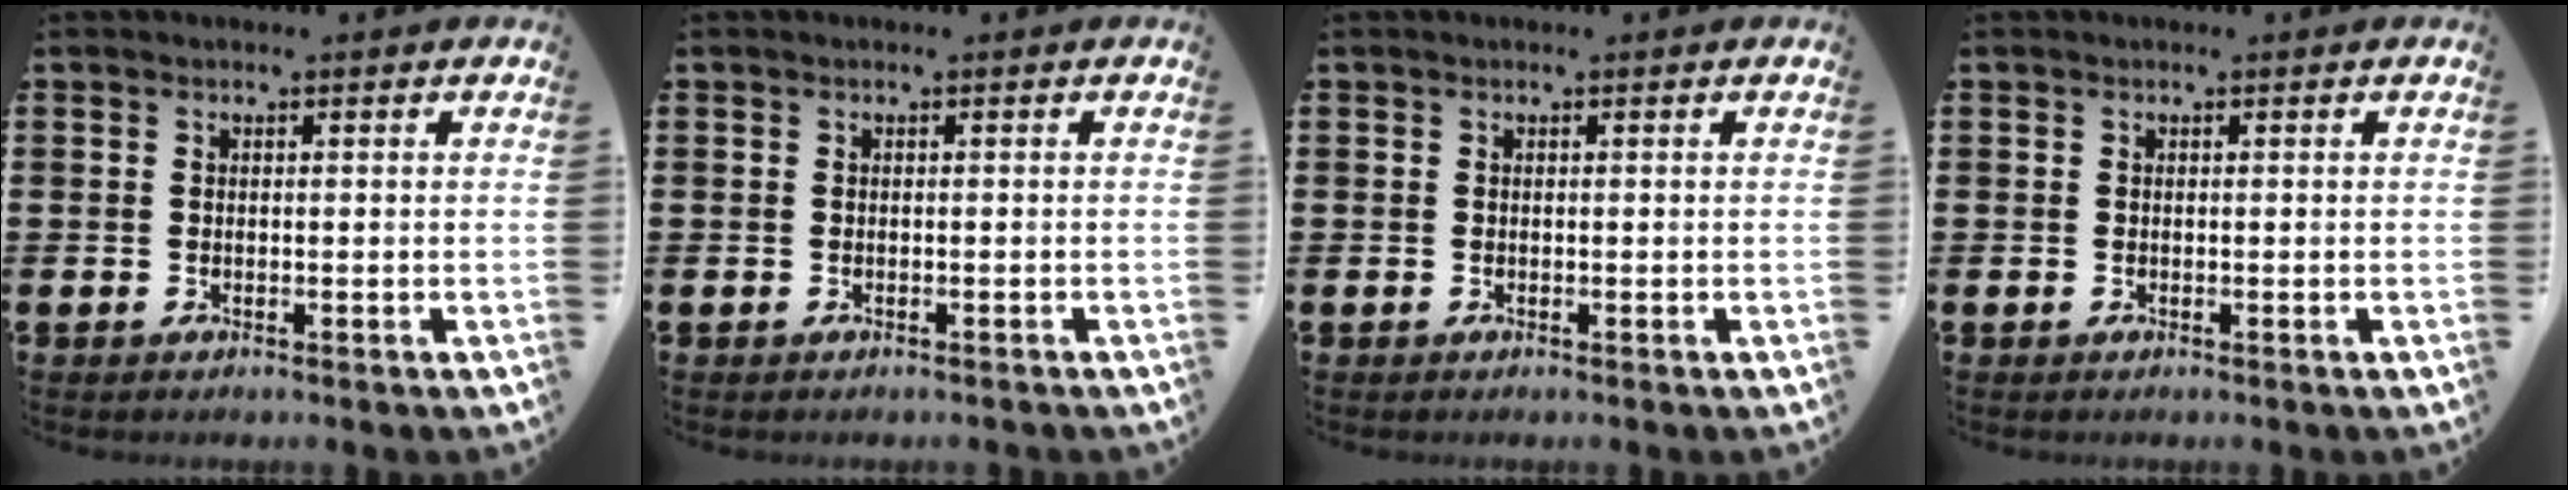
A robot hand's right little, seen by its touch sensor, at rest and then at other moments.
{"total": 0.0}
{"total": 0.0}
{"total": 0.0}